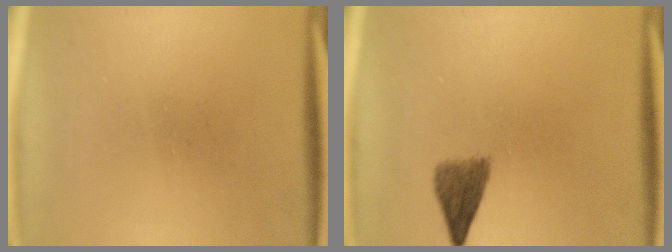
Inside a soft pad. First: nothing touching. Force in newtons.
{"total": 3.6}